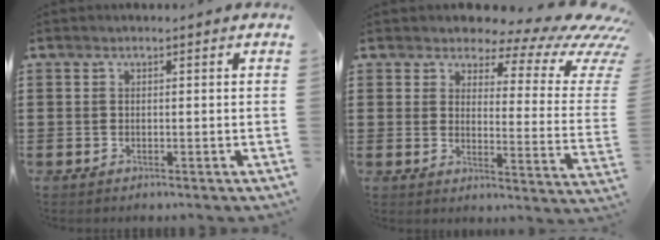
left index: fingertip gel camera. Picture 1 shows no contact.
{"total": 6.5, "force": [4.9, 2.3, 3.6], "torque": [-0.070, -0.037, 0.081]}